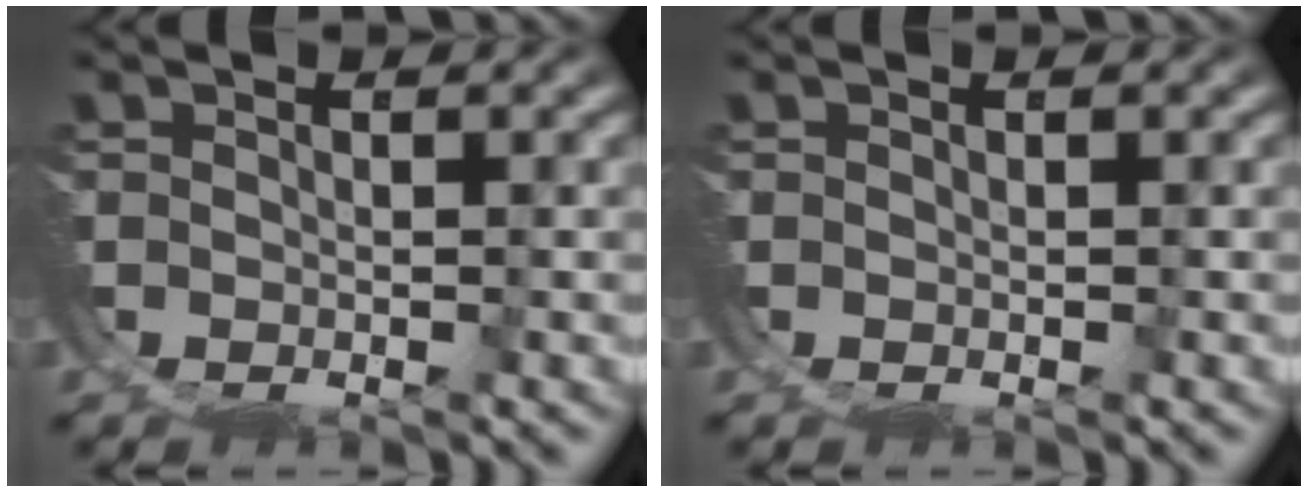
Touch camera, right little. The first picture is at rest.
{"total": 0.0}